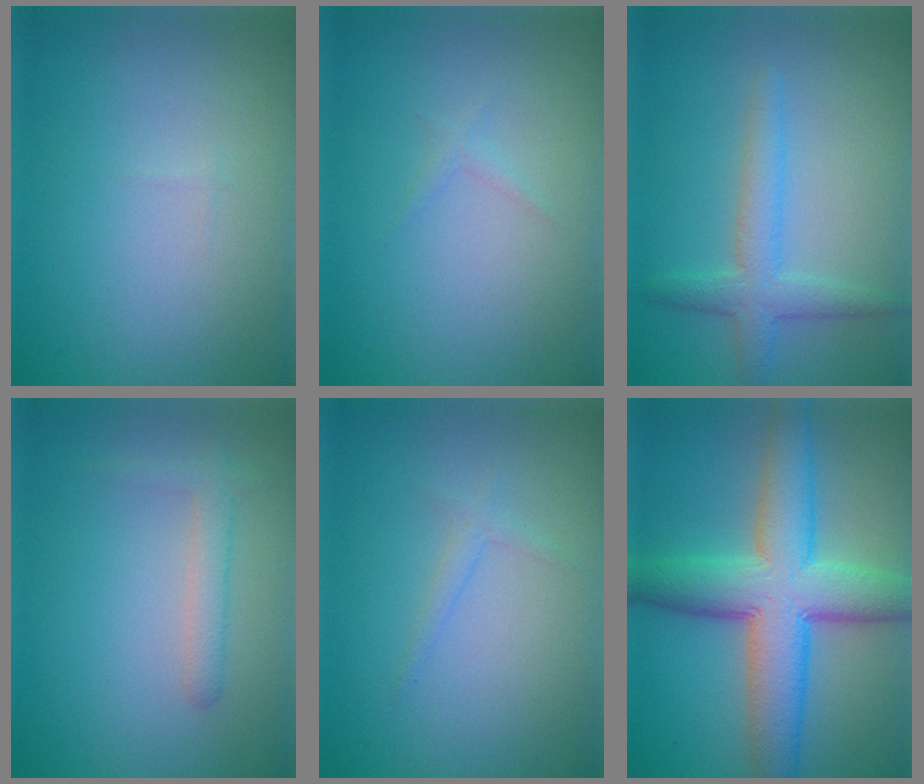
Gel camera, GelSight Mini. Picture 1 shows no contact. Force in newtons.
{"total": 0.6, "press": 0.6, "slide": 0.0}
{"total": 3.1, "press": 3.1, "slide": 0.1}
{"total": 1.8, "press": 1.8, "slide": 0.1}
{"total": 1.0, "press": 1.0, "slide": 0.1}
{"total": 9.3, "press": 9.3, "slide": 0.3}